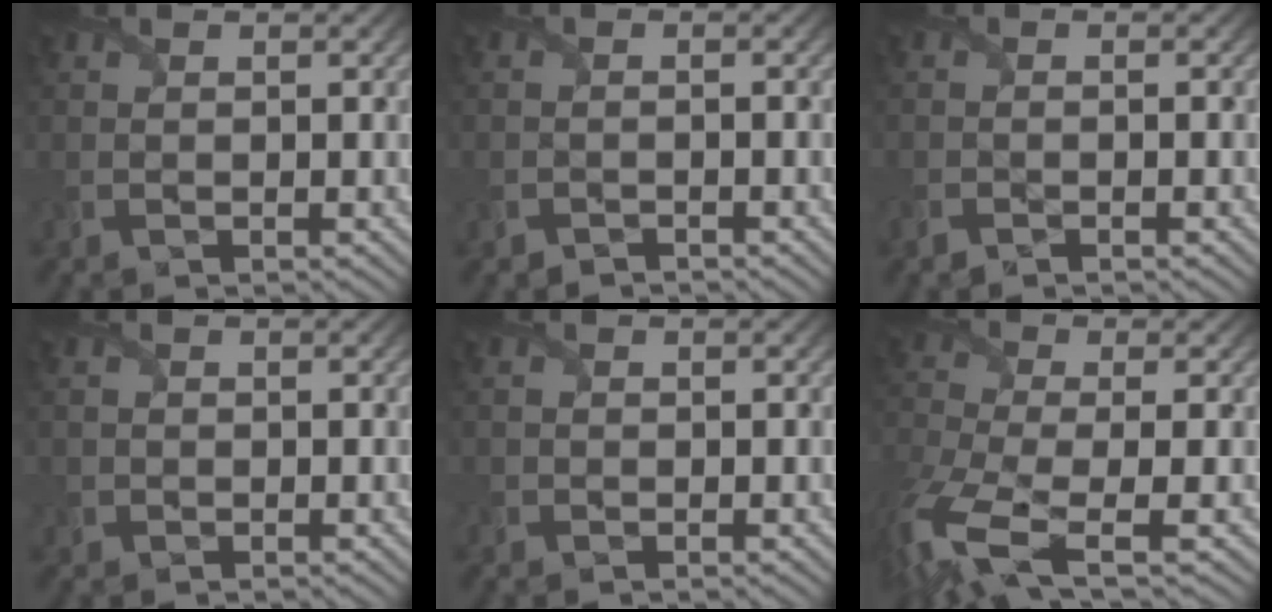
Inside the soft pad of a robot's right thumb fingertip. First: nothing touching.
{"total": 1.2, "force": [-1.1, -0.2, -0.2], "torque": [0.005, -0.002, -0.021]}
{"total": 1.4, "force": [-1.2, 0.0, 0.6], "torque": [-0.015, -0.004, -0.023]}
{"total": 0.7, "force": [-0.4, 0.5, -0.2], "torque": [0.005, -0.004, -0.008]}
{"total": 0.8, "force": [-0.6, 0.5, -0.1], "torque": [0.000, -0.004, -0.011]}
{"total": 11.1, "force": [-5.1, 4.2, 9.0], "torque": [-0.235, -0.033, -0.098]}